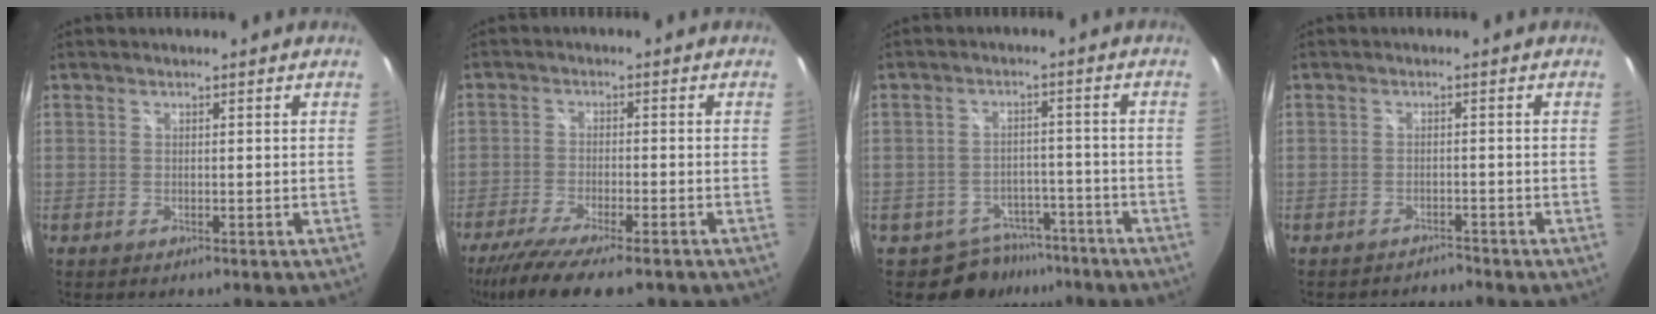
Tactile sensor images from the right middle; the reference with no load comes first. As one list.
[{"total": 13.4, "force": [-10.5, 2.5, 8.0], "torque": [-0.169, -0.051, -0.175]}, {"total": 7.7, "force": [-5.8, 5.0, 1.0], "torque": [-0.023, 0.018, -0.069]}, {"total": 2.8, "force": [-2.7, 0.5, 0.2], "torque": [-0.012, -0.009, -0.045]}]